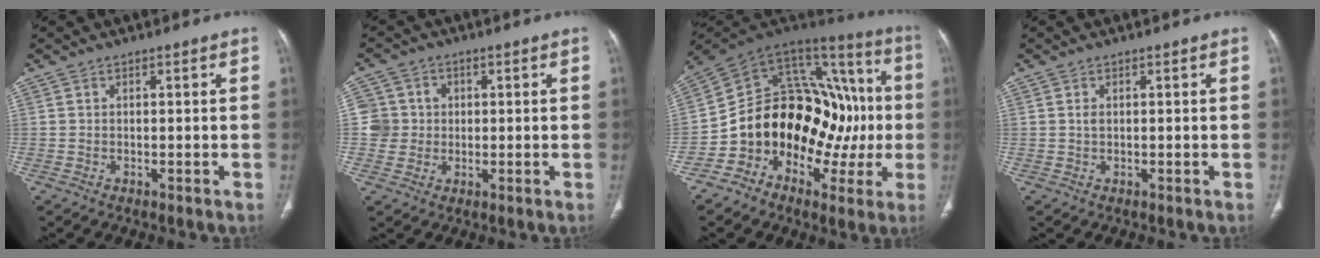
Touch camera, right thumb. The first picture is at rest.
{"total": 5.8, "force": [0.4, 5.8, 0.8], "torque": [0.014, 0.008, 0.004]}
{"total": 26.1, "force": [-3.4, 17.8, 18.8], "torque": [-0.235, 0.083, -0.049]}
{"total": 0.9, "force": [0.2, 0.5, 0.7], "torque": [-0.016, 0.003, 0.007]}